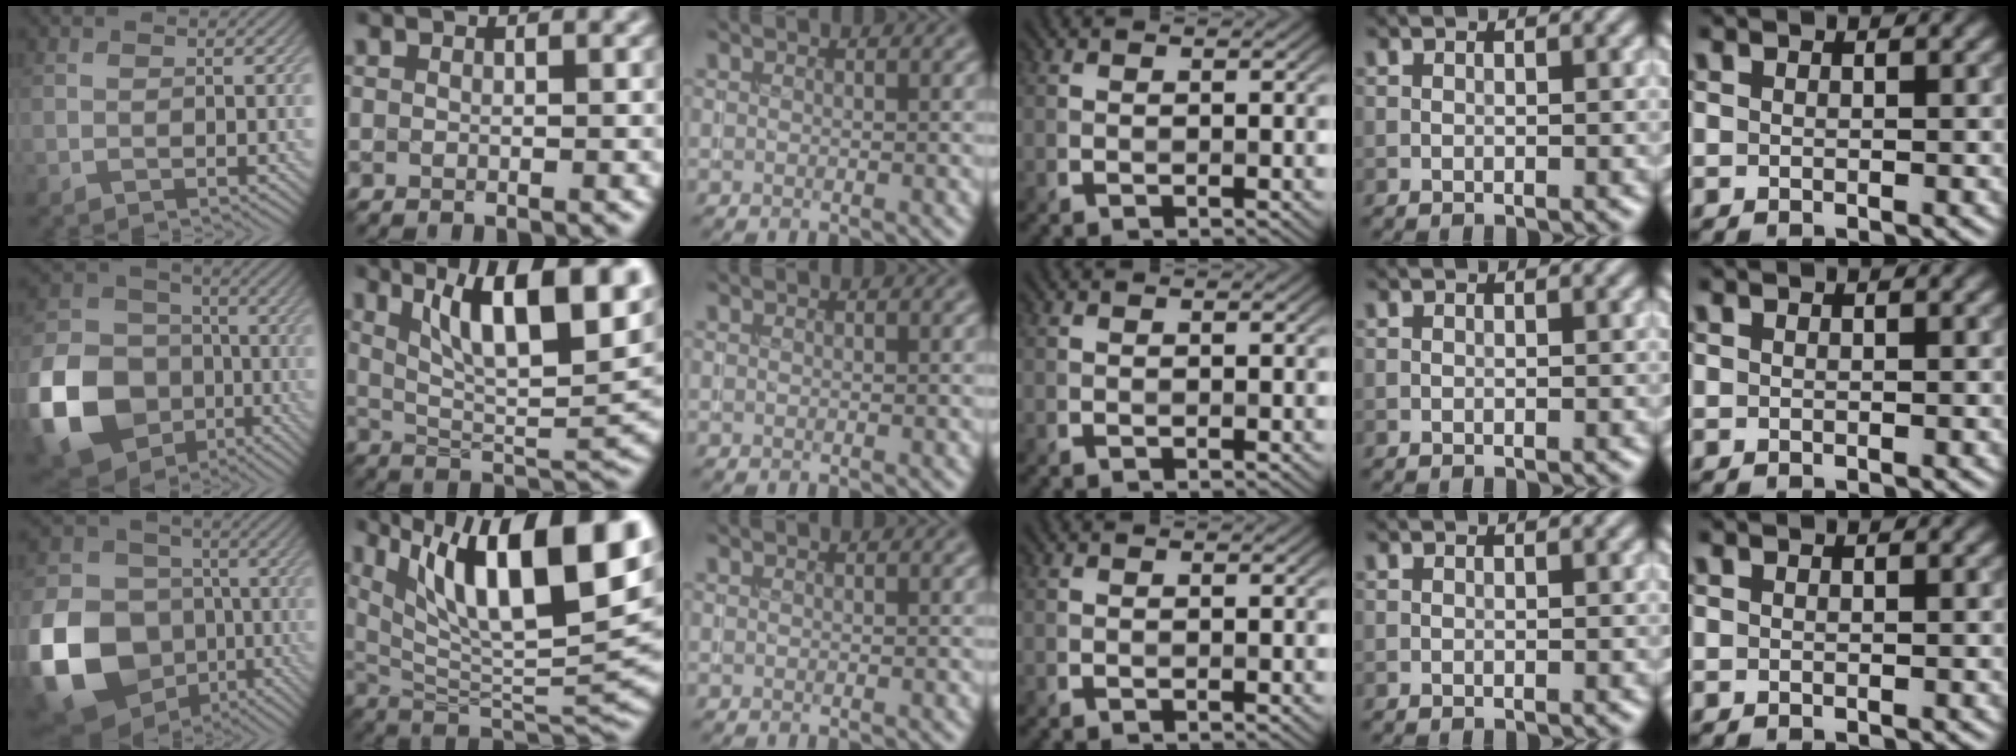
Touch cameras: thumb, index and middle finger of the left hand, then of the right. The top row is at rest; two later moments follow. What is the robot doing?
{"motion": "insert", "object": "coin"}